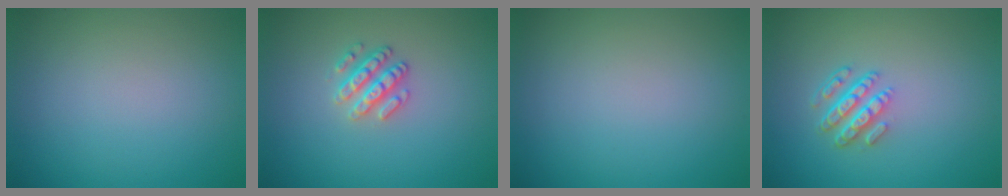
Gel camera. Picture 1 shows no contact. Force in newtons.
{"total": 2.5, "press": 2.4, "slide": 0.6}
{"total": 0.0}
{"total": 4.0, "press": 2.8, "slide": 2.8}